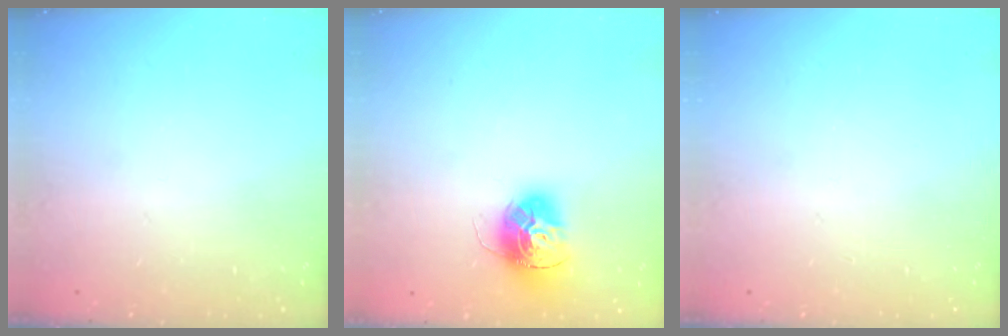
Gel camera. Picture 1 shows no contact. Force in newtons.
{"total": 13.7, "press": 13.7, "slide": 1.2}
{"total": 0.0}